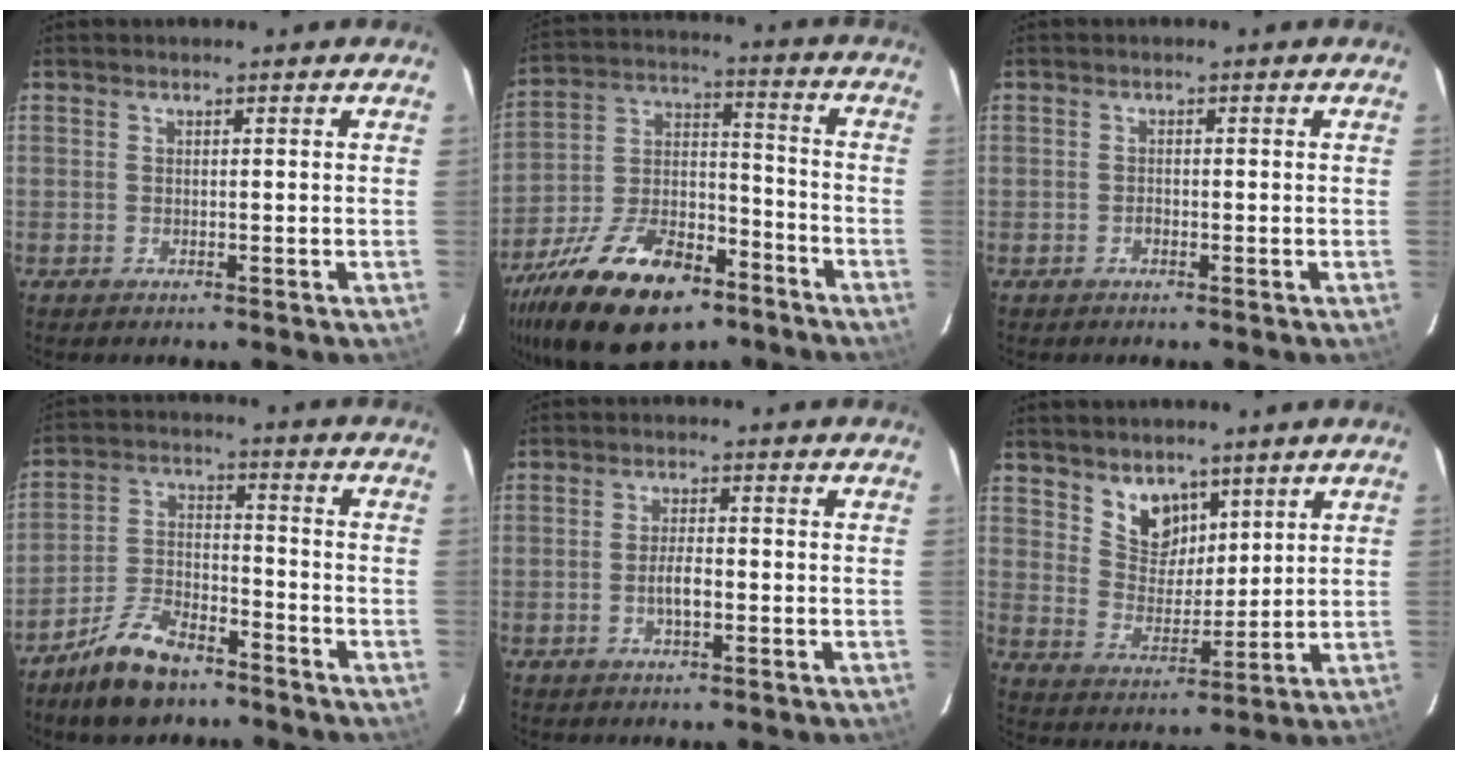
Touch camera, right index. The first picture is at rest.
{"total": 23.1, "force": [-14.7, 11.2, 13.9], "torque": [-0.281, -0.008, -0.241]}
{"total": 0.7, "force": [-0.5, 0.5, 0.2], "torque": [-0.003, 0.002, -0.010]}
{"total": 10.8, "force": [-8.2, 4.4, 5.6], "torque": [-0.124, 0.009, -0.153]}
{"total": 3.3, "force": [-1.1, 1.1, 2.9], "torque": [-0.056, -0.001, -0.017]}
{"total": 7.7, "force": [5.2, 5.0, 2.6], "torque": [-0.038, 0.003, 0.106]}